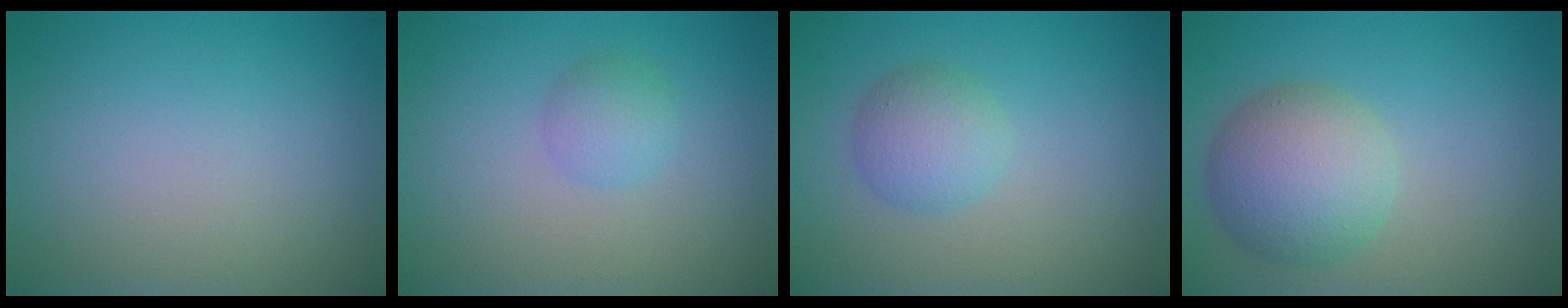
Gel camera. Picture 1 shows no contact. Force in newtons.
{"total": 1.8, "press": 1.8, "slide": 0.0}
{"total": 2.9, "press": 2.9, "slide": 0.1}
{"total": 6.0, "press": 6.0, "slide": 0.3}